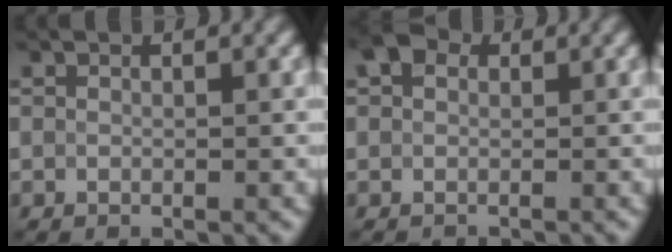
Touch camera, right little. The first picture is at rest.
{"total": 2.2, "force": [0.0, 2.0, 0.9], "torque": [-0.013, 0.009, -0.015]}